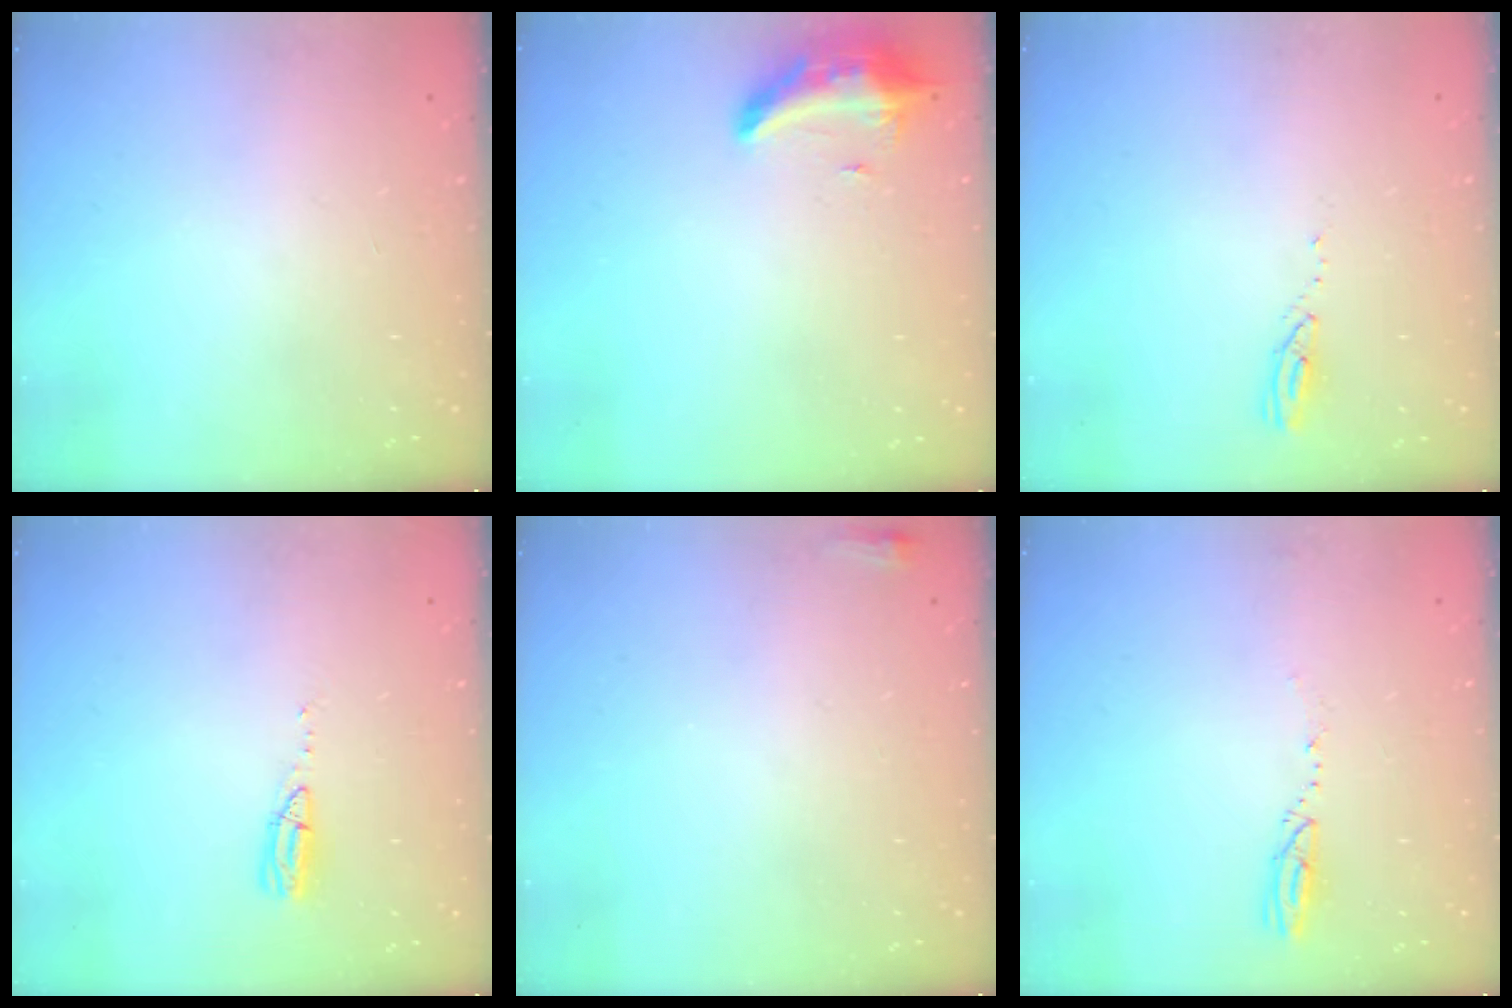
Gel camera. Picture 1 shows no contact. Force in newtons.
{"total": 9.5, "press": 9.0, "slide": 3.1}
{"total": 3.4, "press": 3.4, "slide": 0.3}
{"total": 5.6, "press": 5.1, "slide": 2.3}
{"total": 2.9, "press": 2.6, "slide": 1.1}
{"total": 2.9, "press": 2.9, "slide": 0.4}